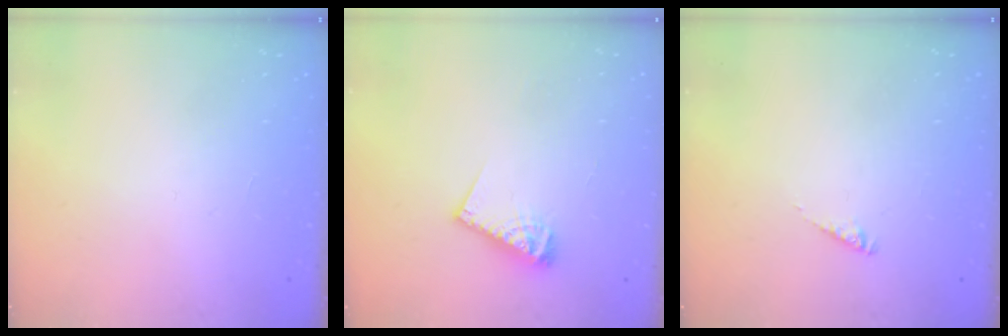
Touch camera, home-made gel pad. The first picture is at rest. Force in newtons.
{"total": 8.2, "press": 8.2, "slide": 0.7}
{"total": 1.4, "press": 1.4, "slide": 0.2}